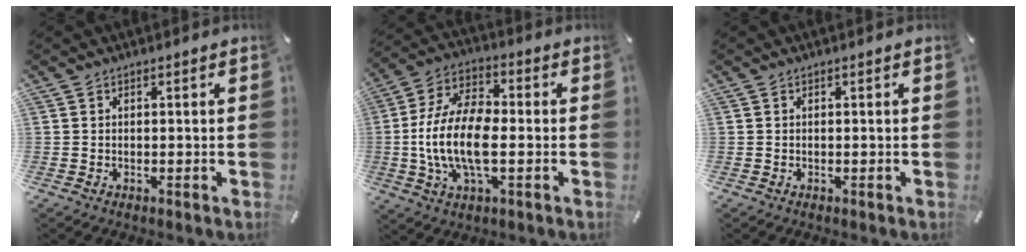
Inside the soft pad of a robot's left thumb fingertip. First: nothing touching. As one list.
[{"total": 14.9, "force": [-2.4, 7.8, 12.4], "torque": [-0.261, 0.002, -0.042]}, {"total": 0.0}]